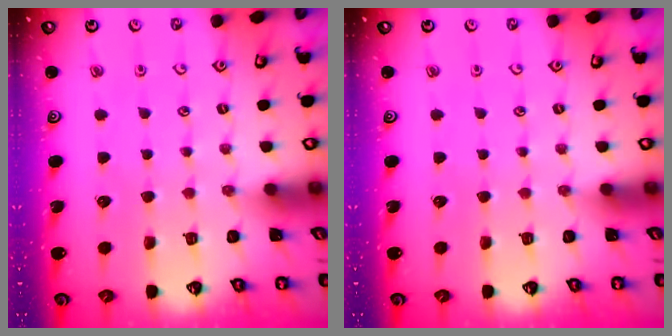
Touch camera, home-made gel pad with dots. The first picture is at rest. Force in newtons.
{"total": 0.0}